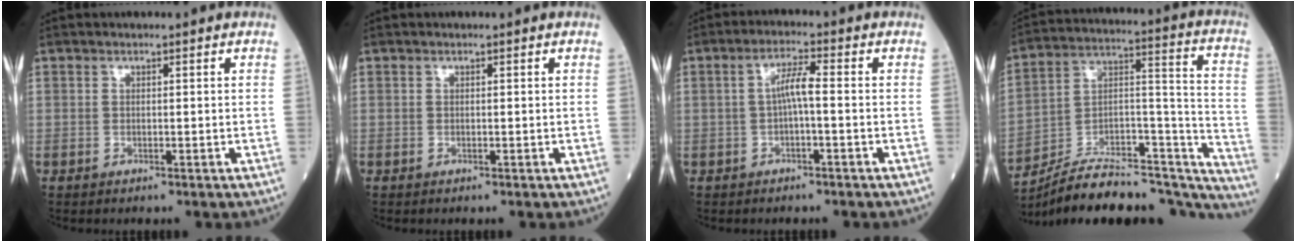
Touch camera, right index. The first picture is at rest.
{"total": 0.0}
{"total": 3.7, "force": [-0.3, 0.4, 3.7], "torque": [-0.065, 0.012, -0.003]}
{"total": 27.5, "force": [-24.1, 7.8, 10.7], "torque": [-0.108, 0.048, -0.354]}